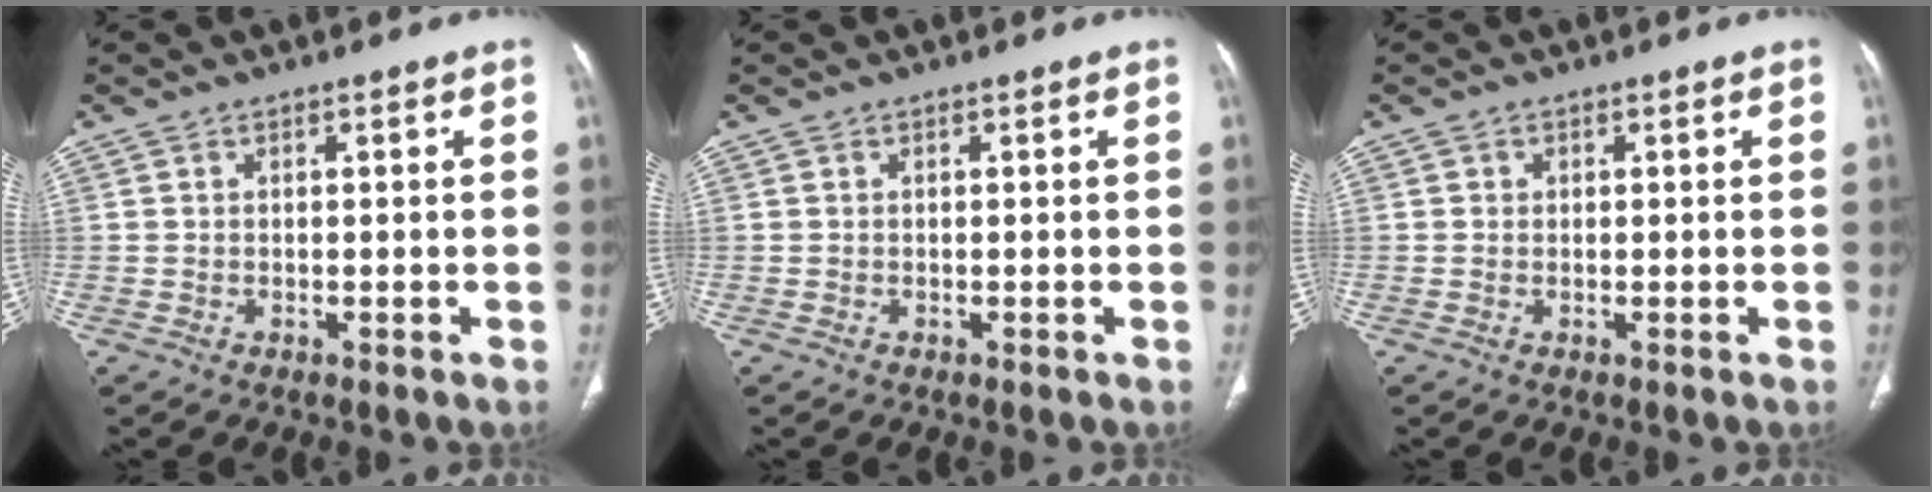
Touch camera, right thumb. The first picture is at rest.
{"total": 0.0}
{"total": 0.8, "force": [0.2, 0.8, 0.1], "torque": [0.003, 0.002, 0.003]}